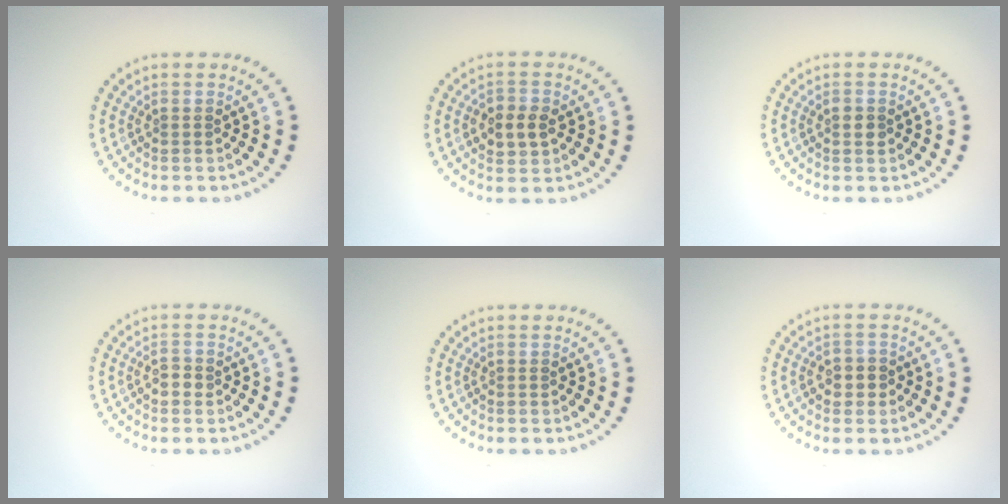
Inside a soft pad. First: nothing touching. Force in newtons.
{"total": 2.6, "press": 2.6, "slide": 0.3}
{"total": 0.9, "press": 0.8, "slide": 0.2}
{"total": 1.3, "press": 1.3, "slide": 0.1}
{"total": 0.0}
{"total": 1.9, "press": 1.8, "slide": 0.6}